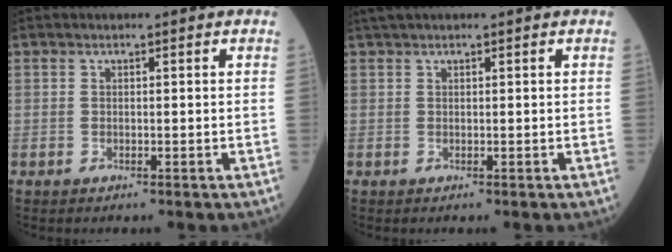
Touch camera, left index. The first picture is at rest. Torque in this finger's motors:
{"motor_torque": [0.24, -0.39, 0.00, 0.05]}